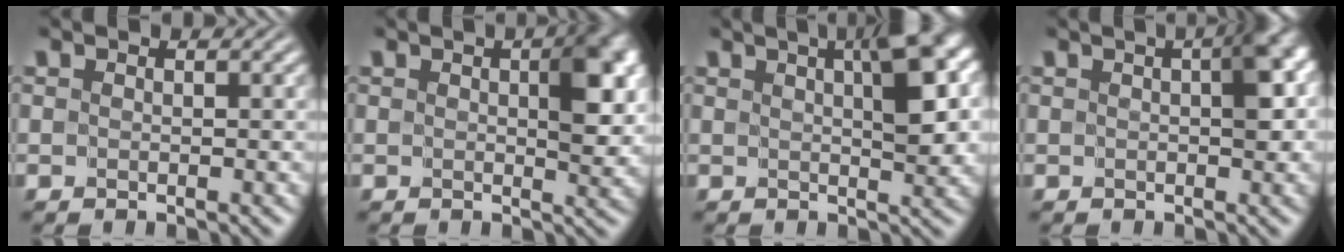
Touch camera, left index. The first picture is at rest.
{"total": 4.7, "force": [0.8, 2.3, 4.0], "torque": [-0.052, 0.000, 0.012]}
{"total": 5.7, "force": [2.1, 1.3, 5.1], "torque": [-0.067, 0.009, 0.029]}
{"total": 3.6, "force": [0.5, 1.5, 3.2], "torque": [-0.038, 0.009, 0.001]}